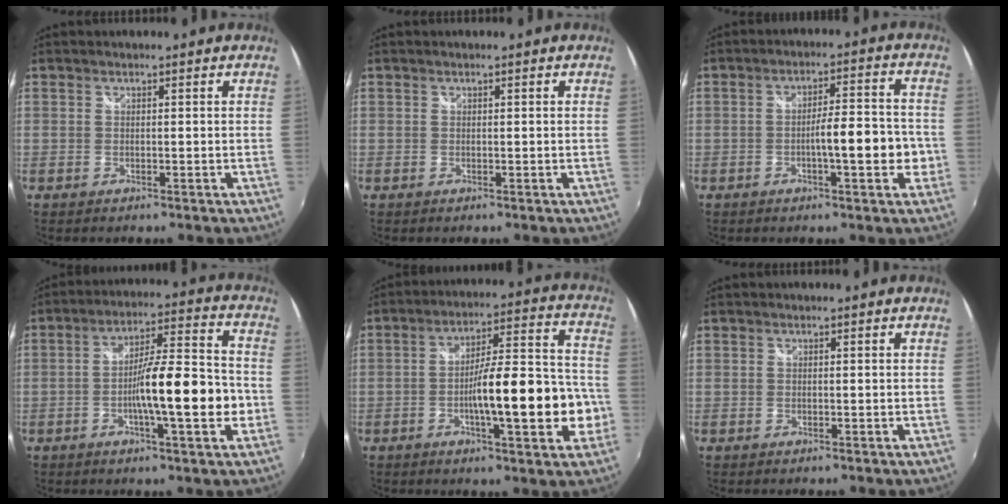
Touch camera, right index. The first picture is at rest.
{"total": 0.0}
{"total": 8.8, "force": [-2.5, 1.8, 8.2], "torque": [-0.129, 0.002, -0.033]}
{"total": 14.0, "force": [-3.4, 2.0, 13.4], "torque": [-0.216, 0.002, -0.057]}
{"total": 16.8, "force": [-4.7, 3.6, 15.7], "torque": [-0.240, 0.008, -0.071]}
{"total": 0.0}